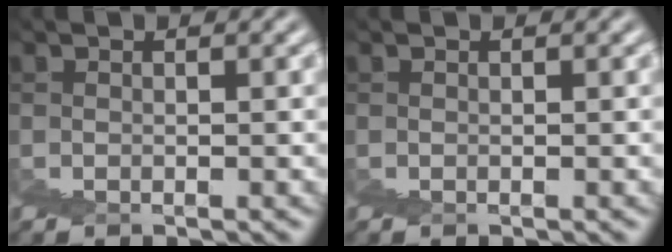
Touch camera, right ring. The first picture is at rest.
{"total": 0.0}